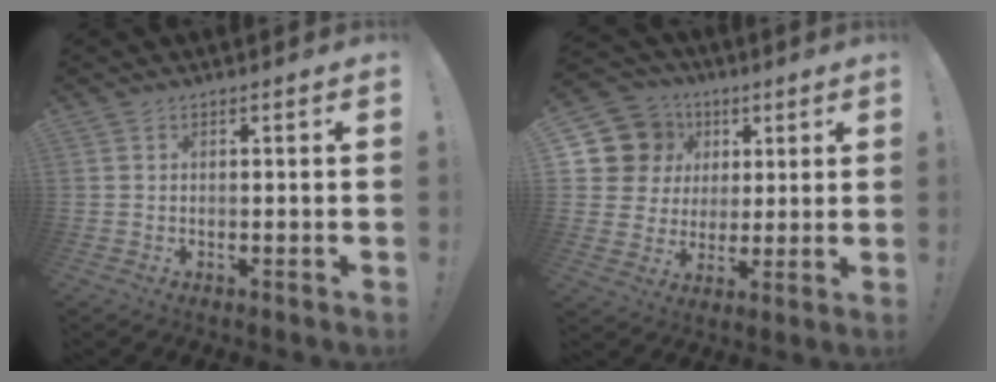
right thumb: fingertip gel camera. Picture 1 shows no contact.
{"total": 13.0, "force": [4.4, 11.5, 4.2], "torque": [-0.067, -0.014, 0.102]}